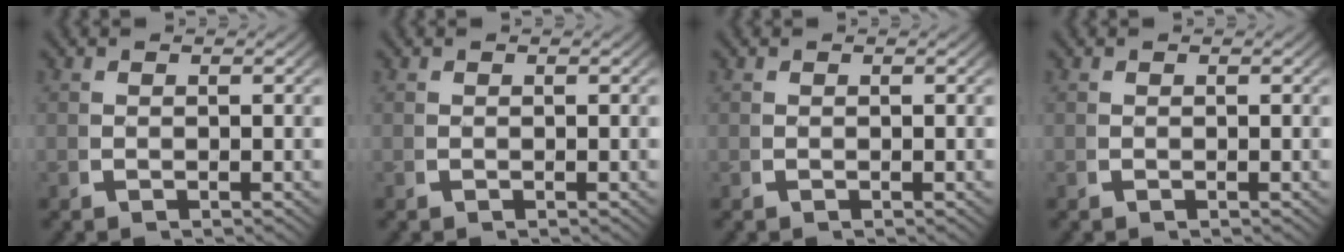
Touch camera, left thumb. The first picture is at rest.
{"total": 0.0}
{"total": 0.0}
{"total": 0.0}